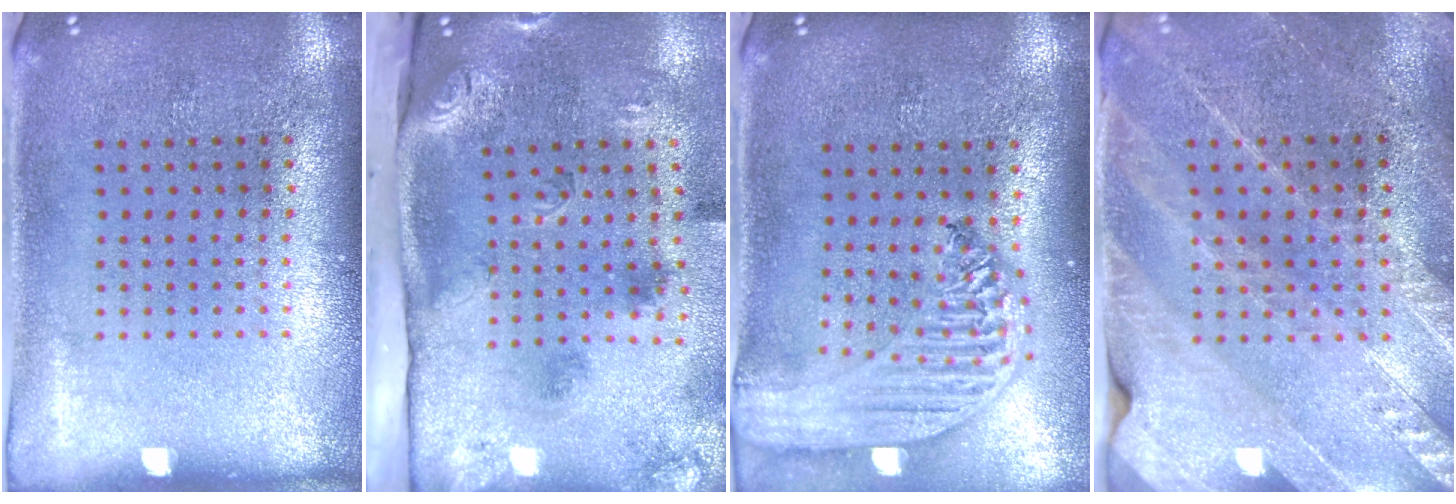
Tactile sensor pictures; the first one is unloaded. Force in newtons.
{"total": 3.5, "press": 2.2, "slide": 2.8}
{"total": 2.9, "press": 2.3, "slide": 1.7}
{"total": 2.6, "press": 2.5, "slide": 0.4}